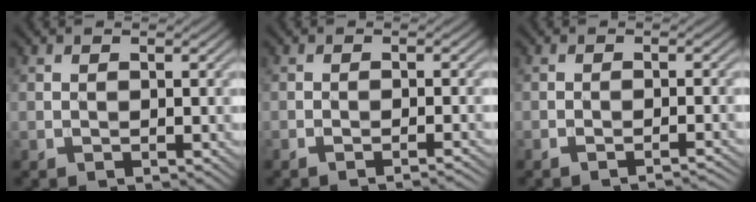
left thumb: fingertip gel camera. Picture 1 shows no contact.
{"total": 1.9, "force": [-1.4, 0.2, 1.3], "torque": [-0.011, 0.004, -0.028]}
{"total": 2.1, "force": [-1.7, 0.2, 1.3], "torque": [-0.010, 0.005, -0.033]}